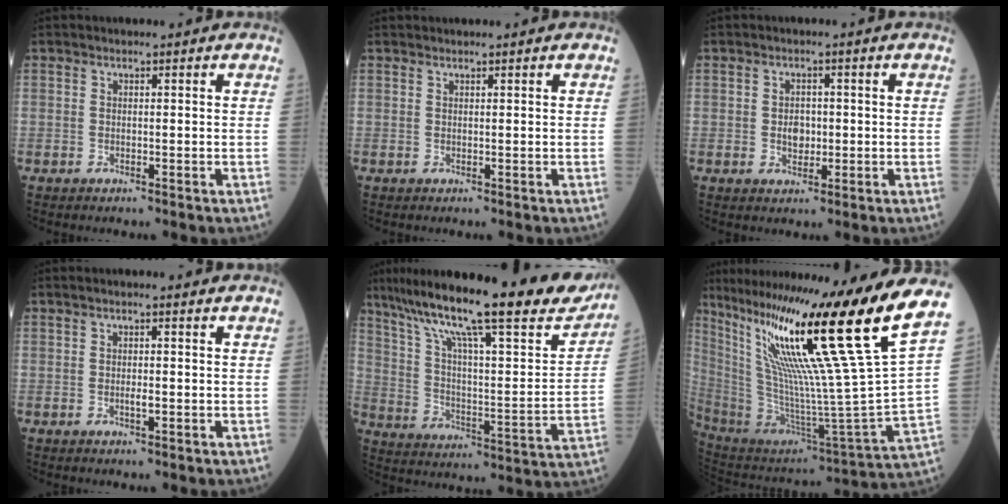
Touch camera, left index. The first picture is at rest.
{"total": 0.5, "force": [0.5, 0.0, 0.0], "torque": [-0.004, 0.009, 0.013]}
{"total": 2.5, "force": [-0.2, 1.9, 1.6], "torque": [-0.024, 0.003, -0.001]}
{"total": 1.3, "force": [-0.1, 0.1, 1.3], "torque": [-0.025, 0.000, -0.002]}
{"total": 28.0, "force": [21.9, 4.0, 16.9], "torque": [-0.280, -0.006, 0.313]}
{"total": 29.7, "force": [19.0, -3.8, 22.5], "torque": [-0.386, -0.069, 0.316]}